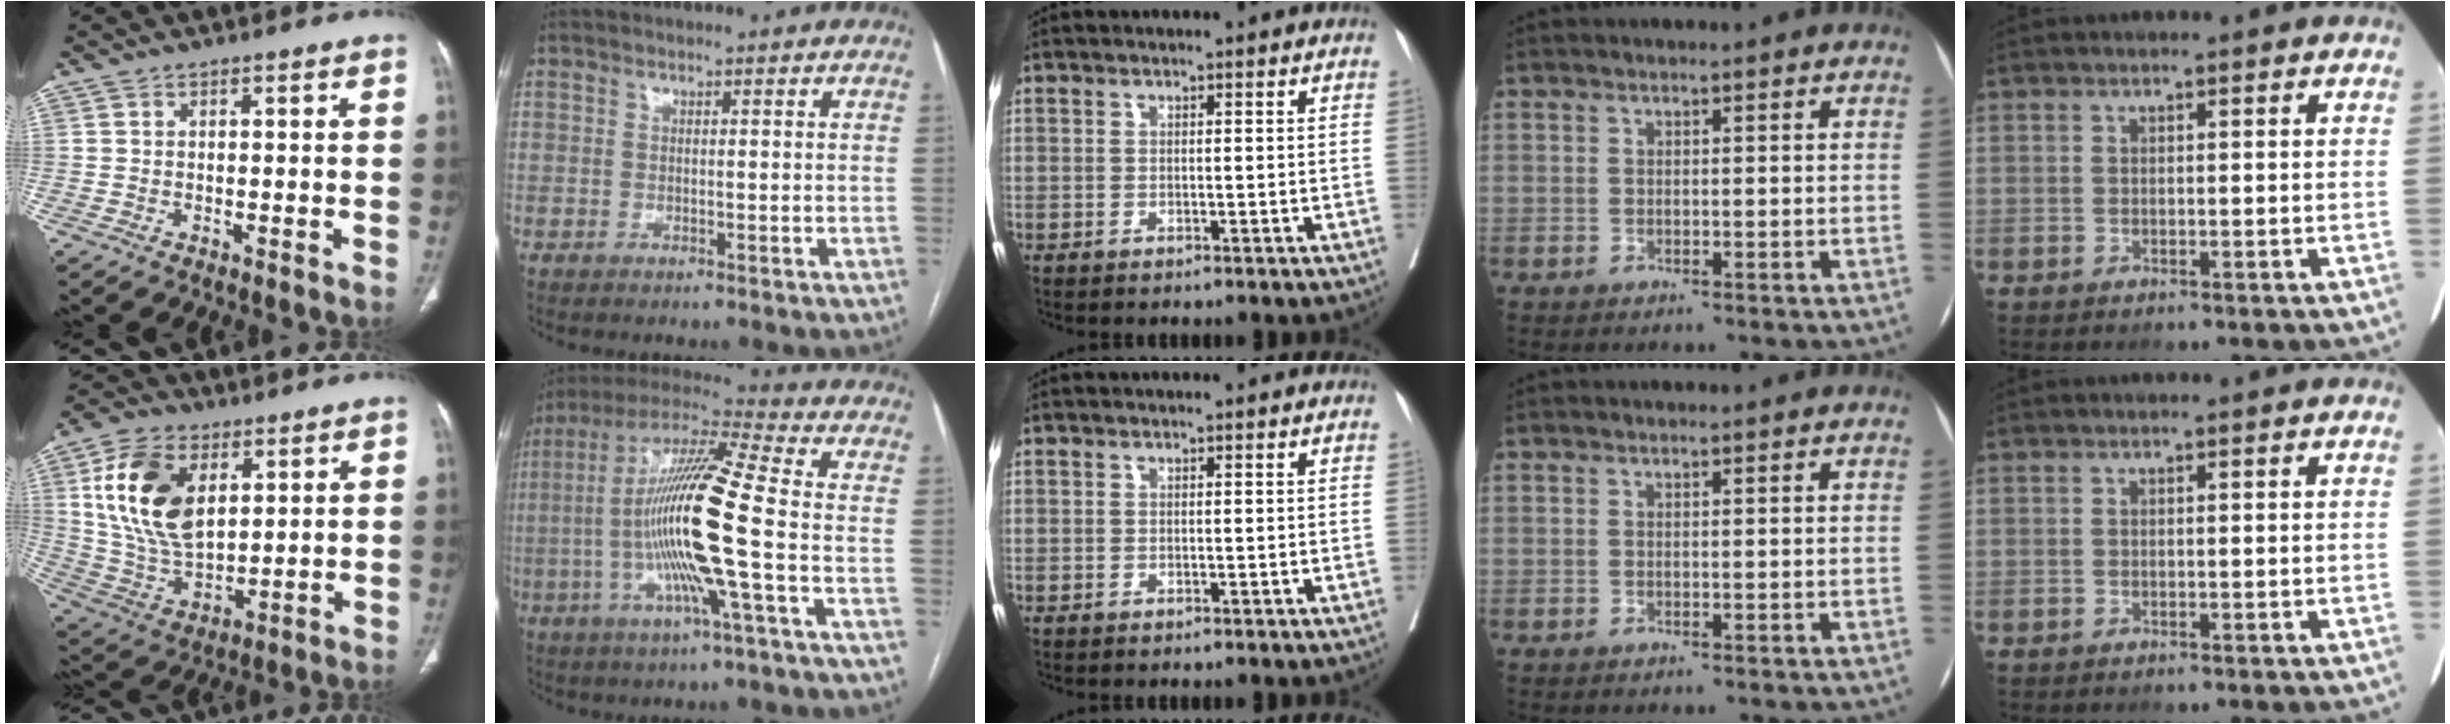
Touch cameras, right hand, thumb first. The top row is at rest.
{"thumb": {"total": 17.1, "force": [5.4, 10.2, 12.6], "torque": [-0.223, -0.017, 0.111]}, "index": {"total": 17.5, "force": [-2.9, -0.3, 17.3], "torque": [-0.336, -0.002, -0.068]}}